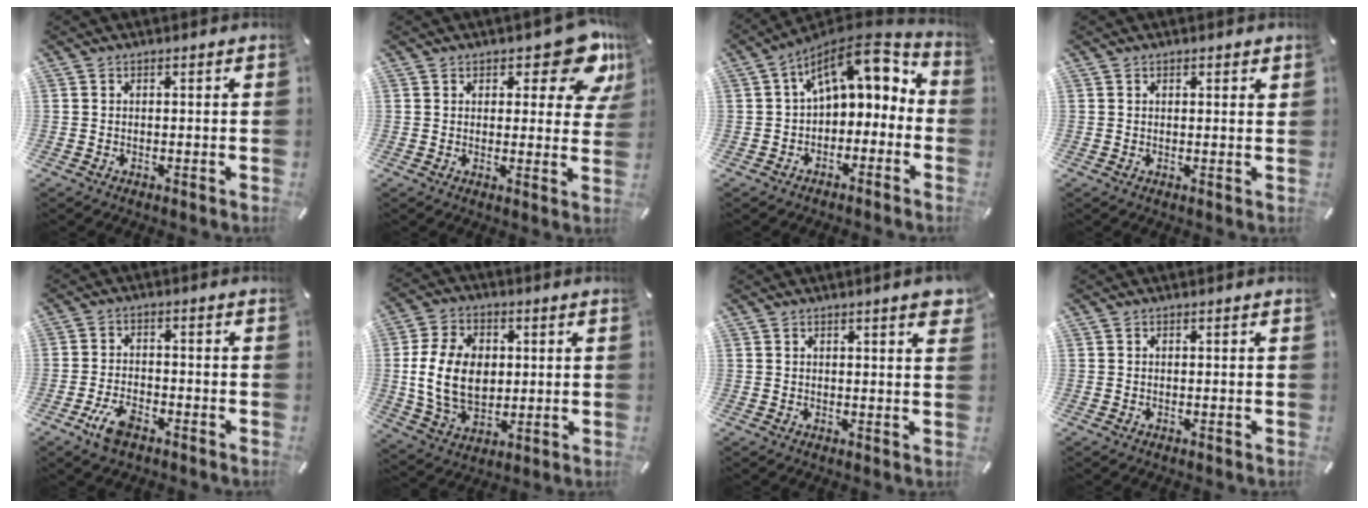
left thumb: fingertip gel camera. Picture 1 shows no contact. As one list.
[{"total": 11.7, "force": [7.2, 5.1, 7.6], "torque": [-0.079, -0.049, 0.122]}, {"total": 11.8, "force": [5.2, 6.8, 8.2], "torque": [-0.118, -0.036, 0.091]}, {"total": 0.9, "force": [0.6, 0.4, 0.6], "torque": [-0.005, -0.003, 0.008]}, {"total": 6.2, "force": [-3.5, 3.0, 4.1], "torque": [-0.096, 0.012, -0.069]}, {"total": 14.6, "force": [0.7, 11.0, 9.7], "torque": [-0.212, 0.011, 0.012]}, {"total": 3.5, "force": [1.8, 0.5, 3.0], "torque": [-0.051, -0.003, 0.029]}, {"total": 0.0}]